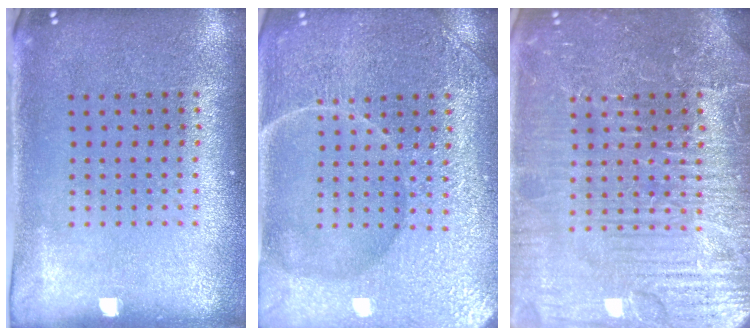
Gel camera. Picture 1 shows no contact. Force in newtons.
{"total": 4.7, "press": 4.6, "slide": 0.5}
{"total": 7.7, "press": 7.7, "slide": 1.0}